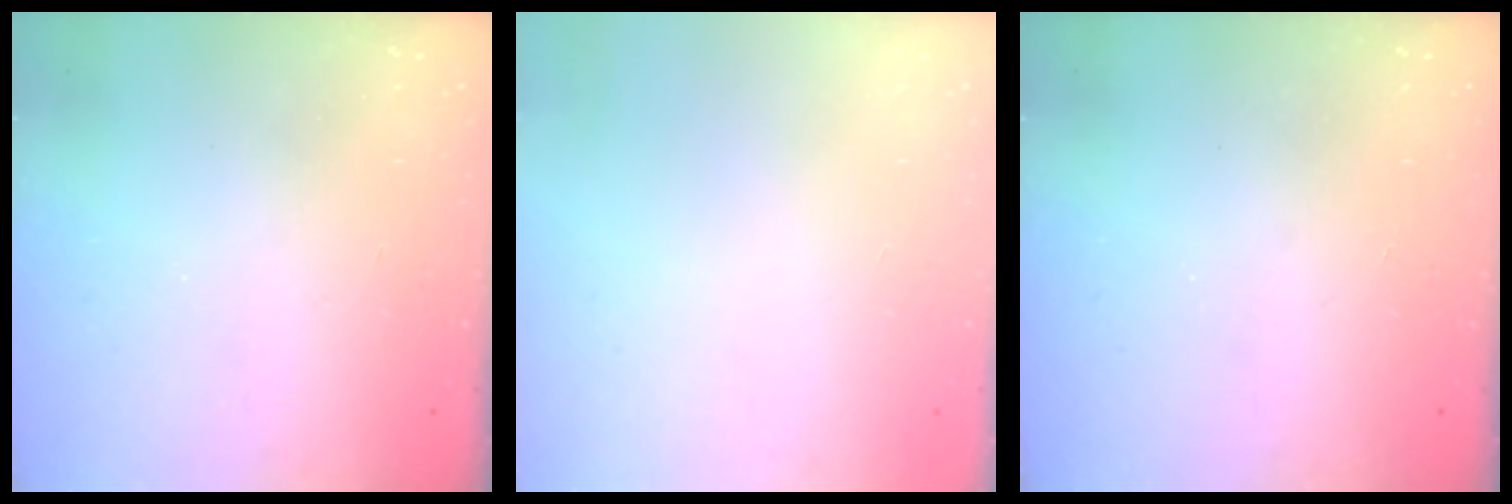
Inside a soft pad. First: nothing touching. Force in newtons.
{"total": 0.0}
{"total": 0.0}